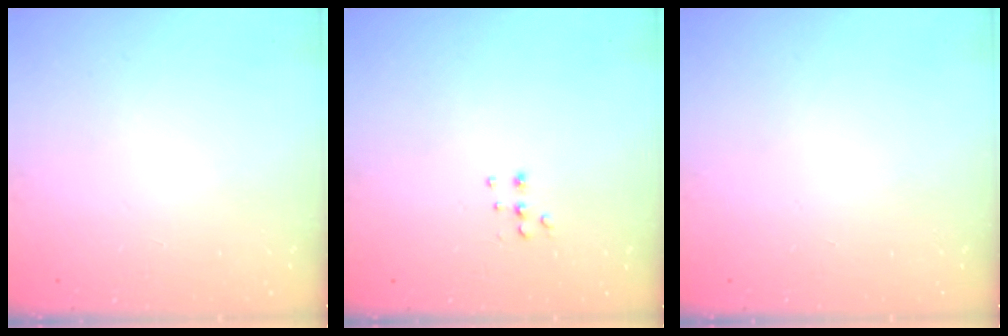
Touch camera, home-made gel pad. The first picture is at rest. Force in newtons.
{"total": 5.3, "press": 5.2, "slide": 0.5}
{"total": 0.0}